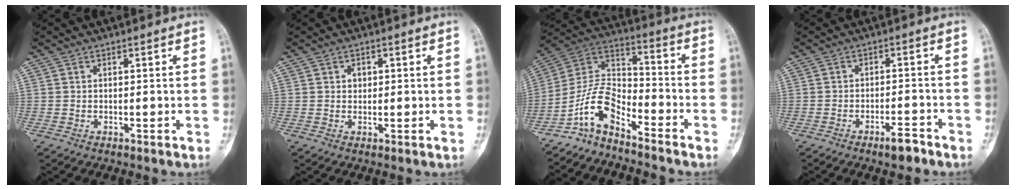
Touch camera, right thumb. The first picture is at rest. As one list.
[{"total": 1.5, "force": [0.4, 1.3, 0.7], "torque": [-0.002, 0.001, 0.005]}, {"total": 10.5, "force": [-7.6, 4.3, 5.9], "torque": [-0.112, 0.086, -0.157]}, {"total": 4.0, "force": [-2.9, 1.0, 2.6], "torque": [-0.041, 0.019, -0.046]}]